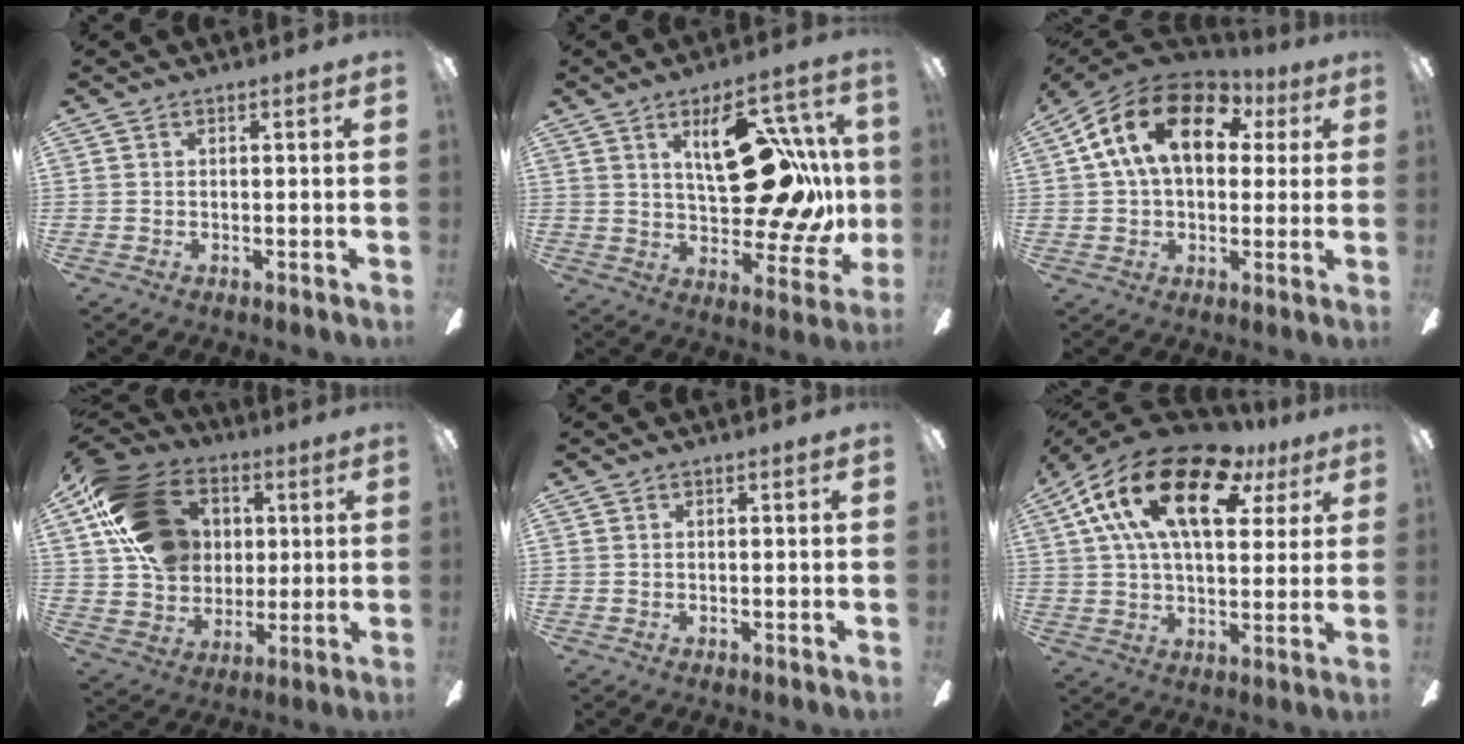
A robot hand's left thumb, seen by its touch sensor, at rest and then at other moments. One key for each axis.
{"total": 24.5, "fx": 5.9, "fy": 12.1, "fz": 20.5, "tx": -0.264, "ty": -0.016, "tz": 0.102}
{"total": 17.8, "fx": 6.4, "fy": 10.9, "fz": 12.5, "tx": -0.234, "ty": 0.000, "tz": 0.111}
{"total": 20.9, "fx": 6.4, "fy": 16.5, "fz": 11.2, "tx": -0.185, "ty": 0.002, "tz": 0.130}
{"total": 0.0}
{"total": 22.5, "fx": 10.9, "fy": 11.0, "fz": 16.2, "tx": -0.292, "ty": -0.038, "tz": 0.182}